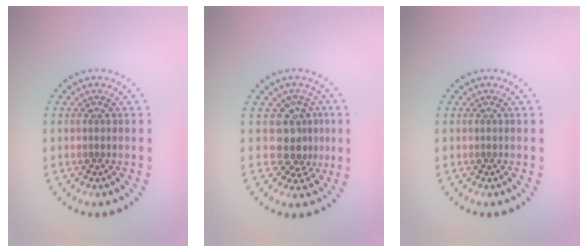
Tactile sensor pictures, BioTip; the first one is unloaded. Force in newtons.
{"total": 3.2, "press": 2.5, "slide": 2.0}
{"total": 0.0}